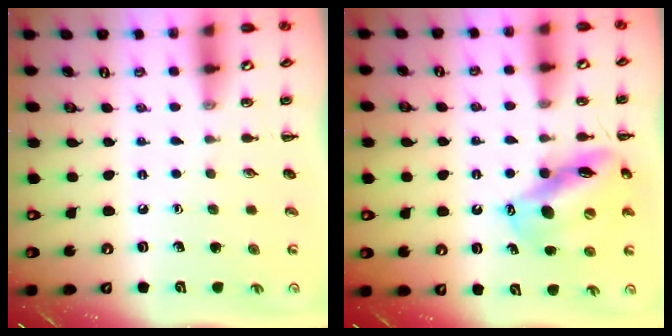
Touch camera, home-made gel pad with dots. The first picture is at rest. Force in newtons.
{"total": 13.6, "press": 13.1, "slide": 3.6}